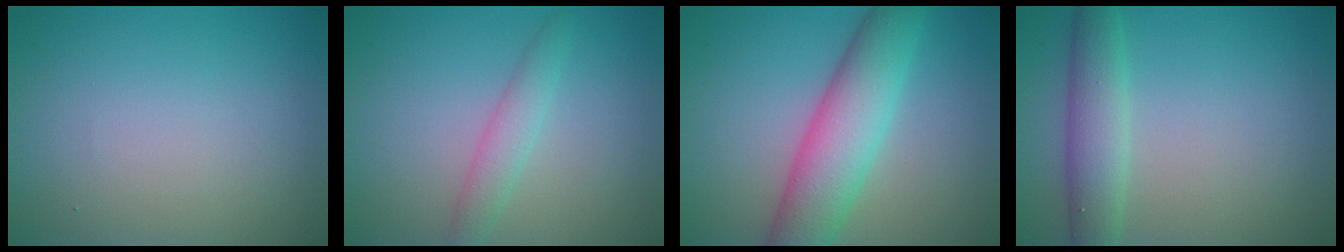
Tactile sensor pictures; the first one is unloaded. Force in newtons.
{"total": 2.1, "press": 2.1, "slide": 0.1}
{"total": 7.3, "press": 7.3, "slide": 0.4}
{"total": 3.8, "press": 3.8, "slide": 0.1}